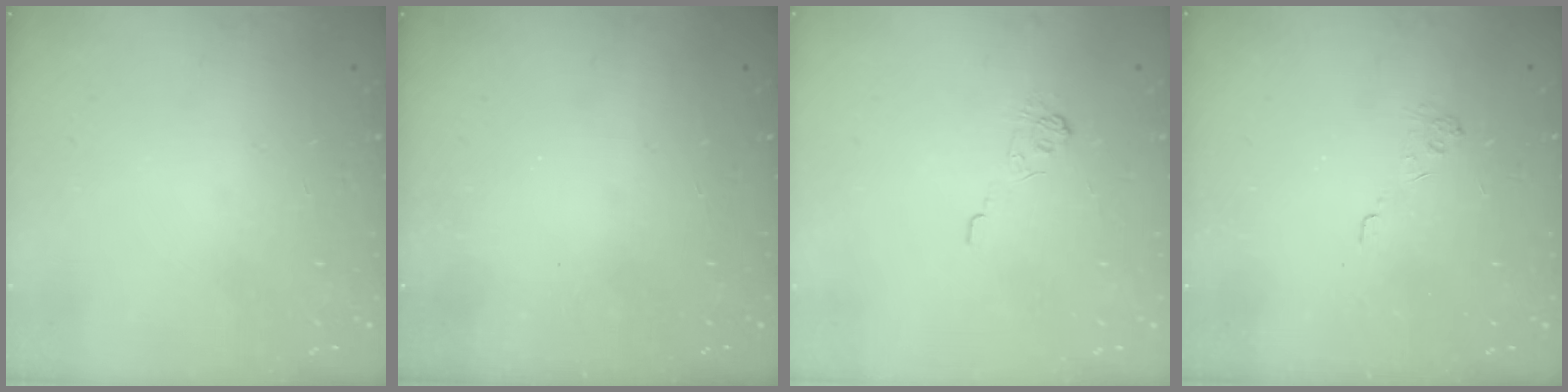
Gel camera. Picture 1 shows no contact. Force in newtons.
{"total": 2.3, "press": 2.2, "slide": 0.8}
{"total": 2.5, "press": 2.1, "slide": 1.4}
{"total": 2.1, "press": 1.5, "slide": 1.4}